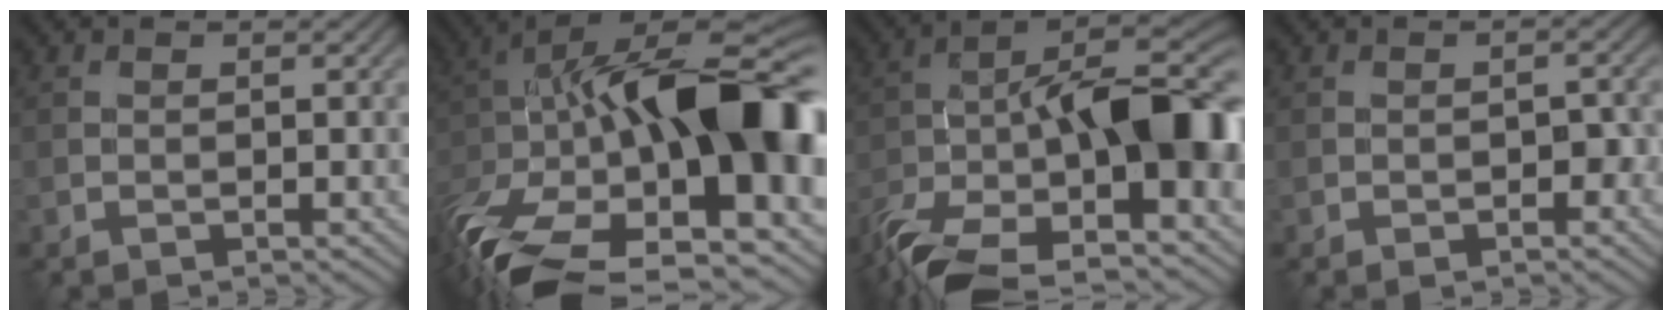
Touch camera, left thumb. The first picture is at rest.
{"total": 21.8, "force": [-4.1, 10.6, 18.7], "torque": [-0.359, -0.015, -0.069]}
{"total": 17.3, "force": [-7.4, 6.6, 14.2], "torque": [-0.252, -0.011, -0.140]}
{"total": 2.7, "force": [-1.0, 1.3, 2.1], "torque": [-0.028, 0.001, -0.014]}